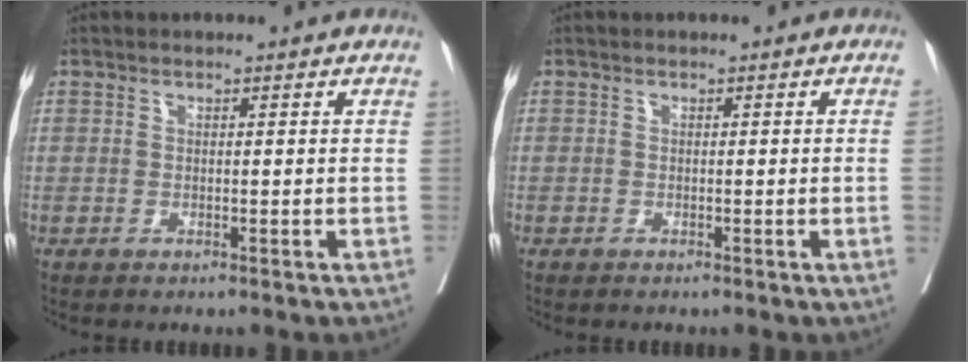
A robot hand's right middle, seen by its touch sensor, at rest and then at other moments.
{"total": 0.7, "force": [0.0, -0.3, 0.6], "torque": [-0.007, -0.001, 0.001]}